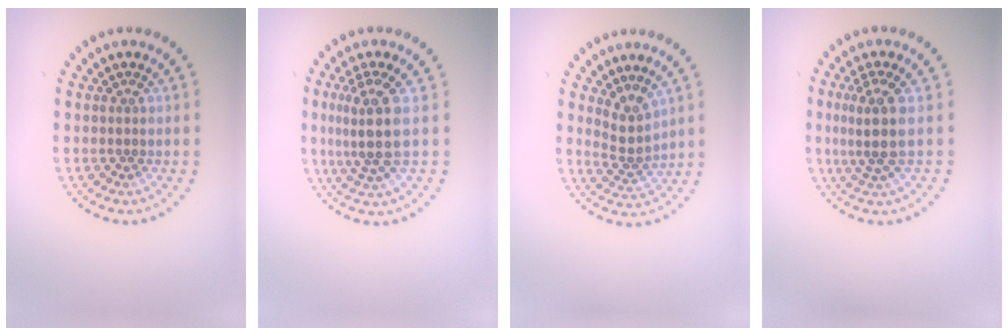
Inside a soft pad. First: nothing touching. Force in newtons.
{"total": 3.9, "press": 3.2, "slide": 2.3}
{"total": 2.5, "press": 1.8, "slide": 1.8}
{"total": 3.2, "press": 2.5, "slide": 2.1}